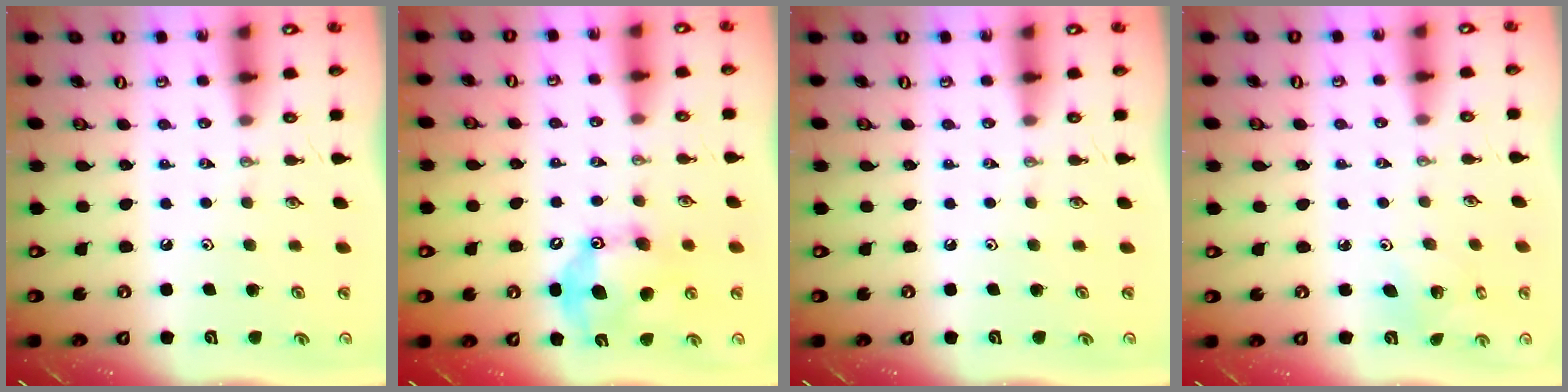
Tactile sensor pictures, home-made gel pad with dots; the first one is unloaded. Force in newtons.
{"total": 14.6, "press": 14.6, "slide": 0.2}
{"total": 0.0}
{"total": 3.6, "press": 3.6, "slide": 0.4}